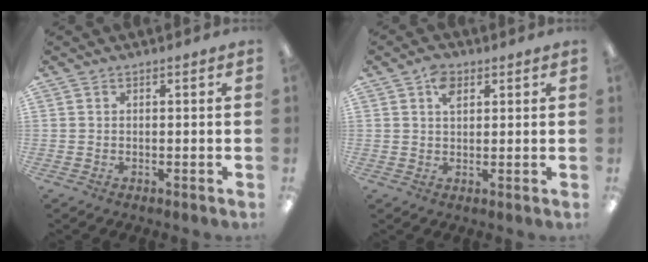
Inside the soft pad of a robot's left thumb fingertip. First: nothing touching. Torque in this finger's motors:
{"motor_torque": [0.39, 0.28, 0.49, -0.33, 0.02]}